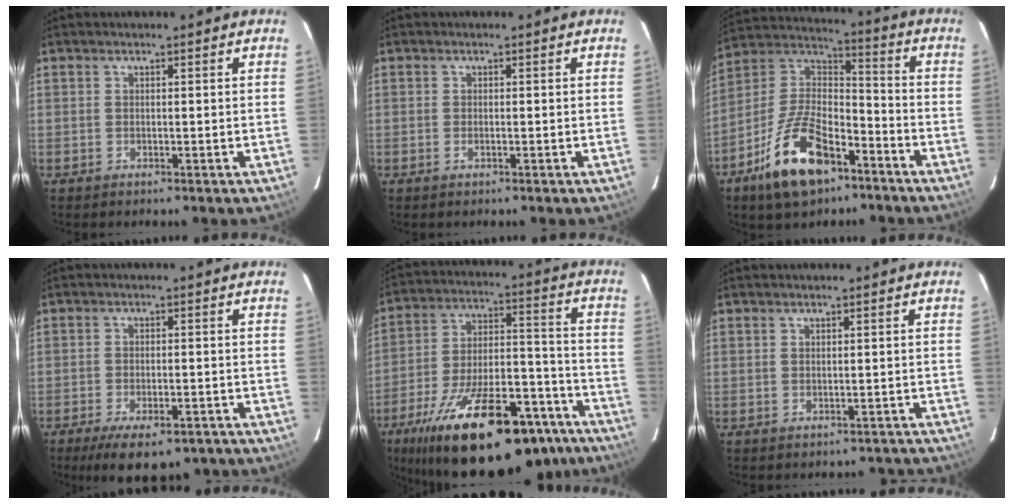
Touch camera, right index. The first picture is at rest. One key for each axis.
{"total": 0.7, "fx": -0.3, "fy": 0.4, "fz": 0.5, "tx": -0.010, "ty": -0.001, "tz": -0.005}
{"total": 17.9, "fx": -10.0, "fy": 8.6, "fz": 12.1, "tx": -0.250, "ty": 0.007, "tz": -0.174}
{"total": 12.4, "fx": -9.3, "fy": 4.6, "fz": 6.7, "tx": -0.133, "ty": -0.021, "tz": -0.131}
{"total": 33.6, "fx": -24.5, "fy": 12.0, "fz": 19.5, "tx": -0.325, "ty": -0.006, "tz": -0.346}
{"total": 2.5, "fx": -2.3, "fy": 1.0, "fz": 0.4, "tx": 0.008, "ty": 0.012, "tz": -0.018}